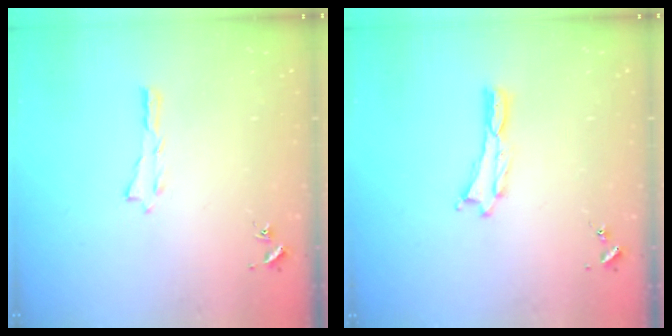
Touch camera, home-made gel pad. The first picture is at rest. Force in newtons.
{"total": 0.0}